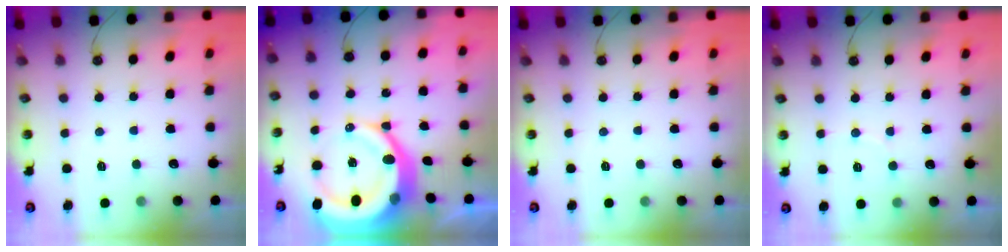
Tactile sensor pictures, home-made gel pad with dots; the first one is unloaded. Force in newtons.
{"total": 18.7, "press": 18.6, "slide": 1.9}
{"total": 0.0}
{"total": 4.2, "press": 3.9, "slide": 1.6}